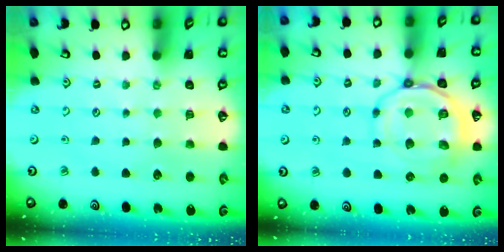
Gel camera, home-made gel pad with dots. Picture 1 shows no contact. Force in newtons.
{"total": 12.5, "press": 12.5, "slide": 1.2}